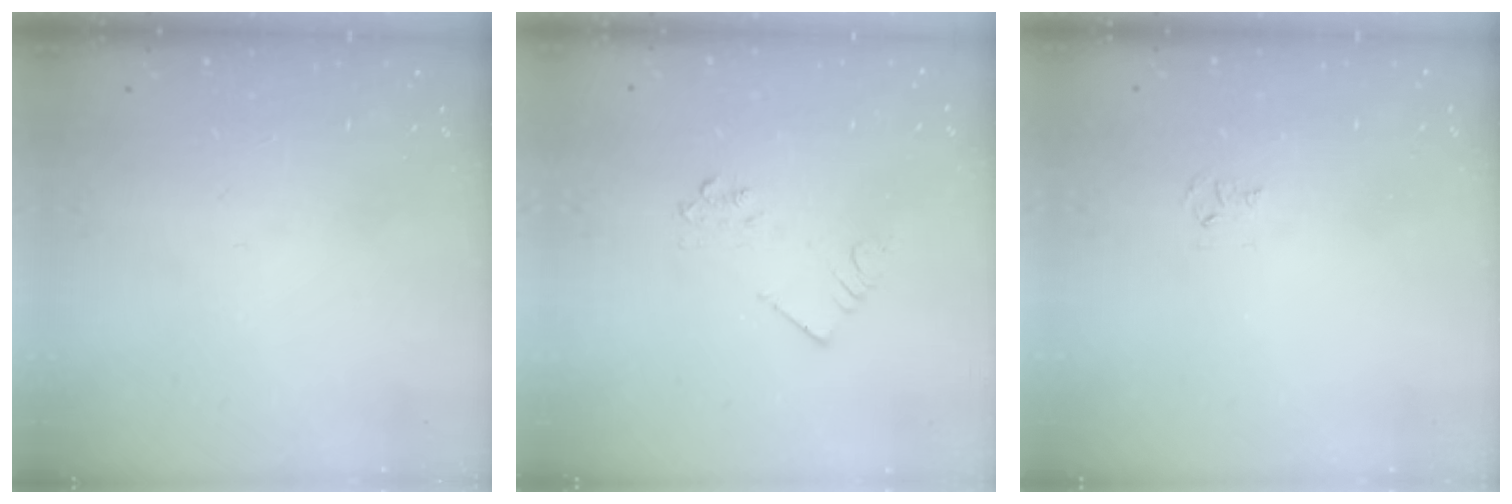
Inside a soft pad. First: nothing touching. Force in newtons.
{"total": 3.2, "press": 3.2, "slide": 0.2}
{"total": 3.8, "press": 3.8, "slide": 0.4}